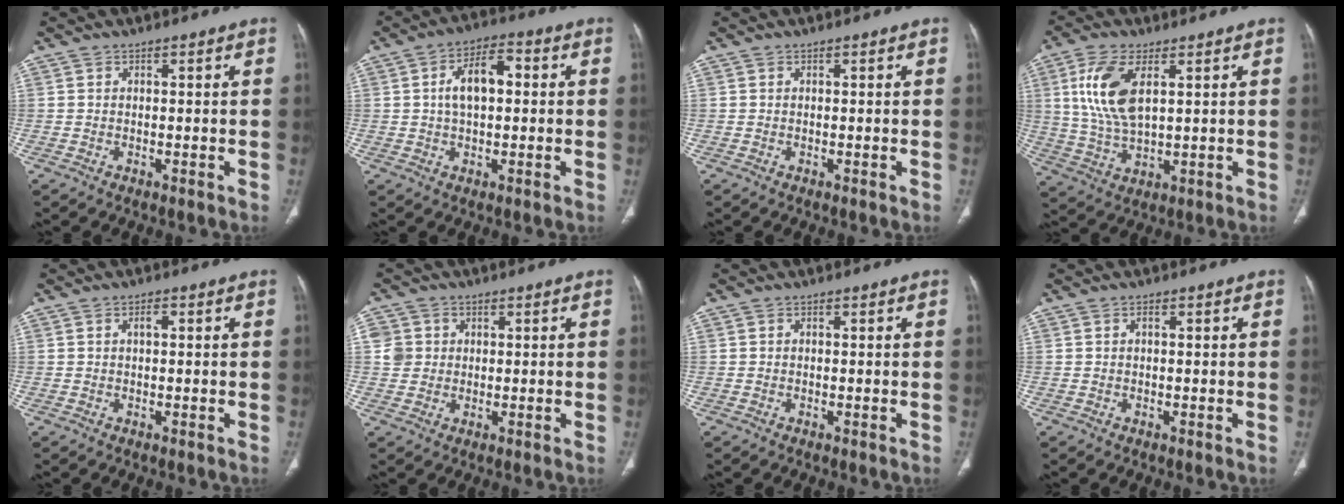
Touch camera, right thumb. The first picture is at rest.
{"total": 8.3, "force": [1.0, 4.4, 6.9], "torque": [-0.117, 0.021, 0.012]}
{"total": 0.0}
{"total": 11.5, "force": [3.6, 5.4, 9.5], "torque": [-0.206, -0.010, 0.076]}
{"total": 1.4, "force": [0.3, 0.7, 1.2], "torque": [-0.022, 0.004, 0.003]}
{"total": 4.4, "force": [0.8, 4.2, 1.0], "torque": [0.002, 0.004, 0.017]}
{"total": 0.0}
{"total": 0.7, "force": [0.2, 0.3, 0.6], "torque": [-0.012, 0.001, 0.000]}